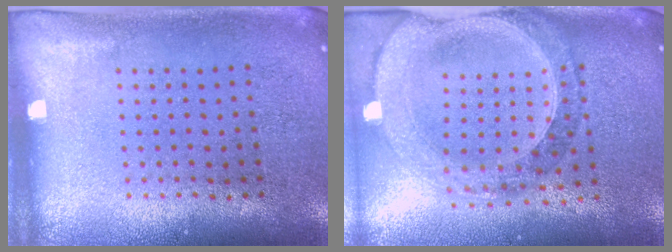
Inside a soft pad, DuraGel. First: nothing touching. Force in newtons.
{"total": 1.6, "press": 1.5, "slide": 0.5}